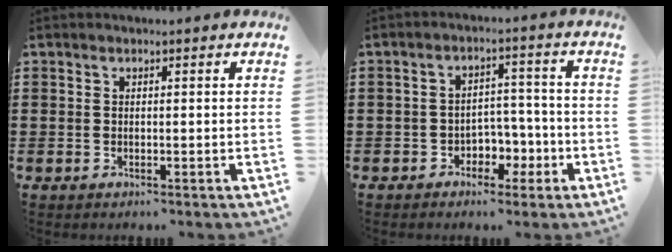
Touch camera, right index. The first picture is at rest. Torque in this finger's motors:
{"motor_torque": [0.69, -0.65, 0.10, 0.01]}